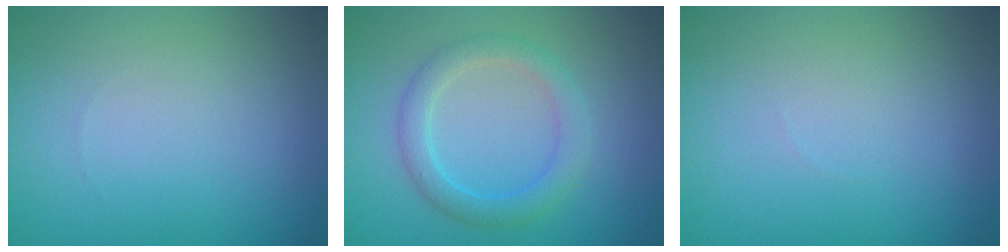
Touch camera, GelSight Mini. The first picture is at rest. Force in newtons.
{"total": 2.9, "press": 2.9, "slide": 0.2}
{"total": 0.5, "press": 0.5, "slide": 0.0}